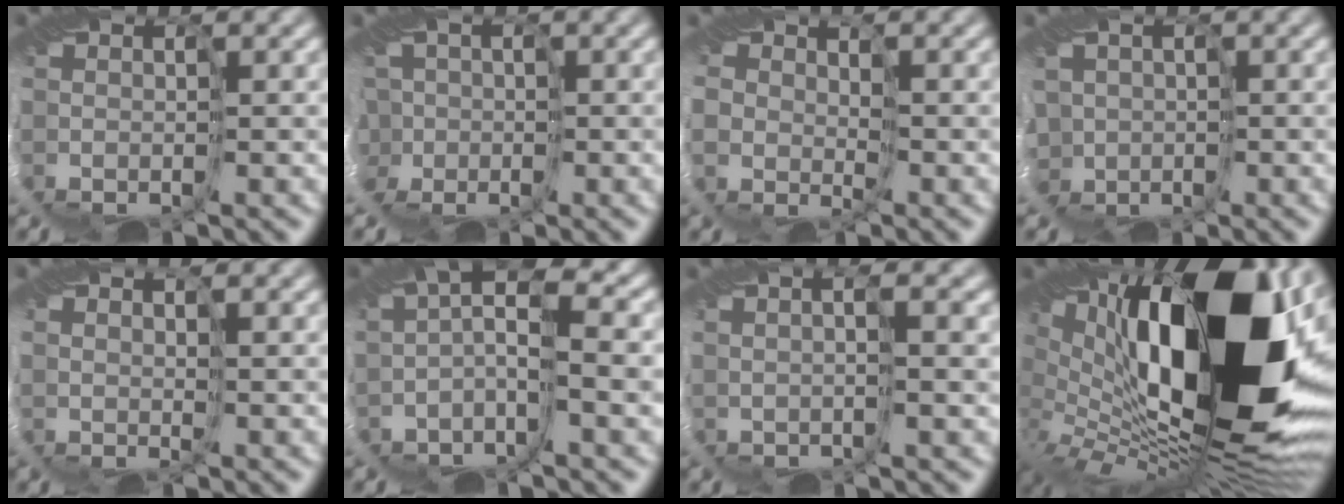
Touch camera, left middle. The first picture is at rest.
{"total": 3.2, "force": [-0.4, 3.1, 0.3], "torque": [-0.011, 0.018, -0.024]}
{"total": 1.5, "force": [1.0, 0.6, -1.0], "torque": [0.004, -0.001, 0.022]}
{"total": 4.2, "force": [-0.9, 3.8, 1.5], "torque": [-0.028, -0.007, -0.019]}
{"total": 2.6, "force": [1.9, -1.1, -1.4], "torque": [0.015, 0.005, 0.035]}
{"total": 4.1, "force": [0.3, 0.8, 4.0], "torque": [-0.074, 0.015, 0.000]}
{"total": 2.1, "force": [1.4, 0.0, 1.5], "torque": [-0.013, 0.020, 0.012]}
{"total": 16.0, "force": [3.8, 7.9, 13.3], "torque": [-0.233, 0.006, 0.060]}